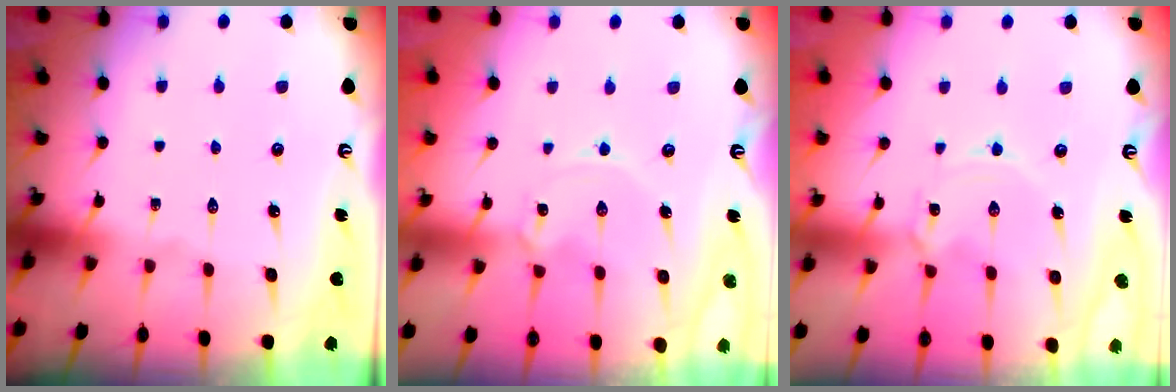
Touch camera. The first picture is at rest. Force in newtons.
{"total": 1.4, "press": 1.3, "slide": 0.1}
{"total": 1.5, "press": 1.4, "slide": 0.2}